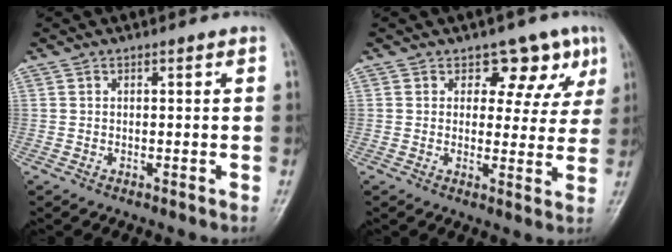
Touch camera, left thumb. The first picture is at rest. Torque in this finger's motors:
{"motor_torque": [0.11, 0.20, -0.02, 0.23, 0.09]}